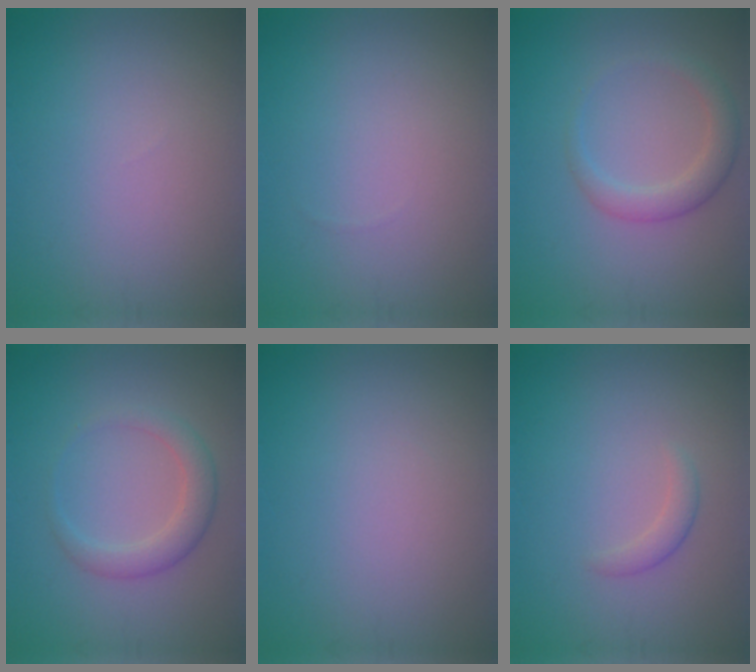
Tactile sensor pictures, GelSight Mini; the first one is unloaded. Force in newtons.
{"total": 0.0}
{"total": 2.6, "press": 2.6, "slide": 0.2}
{"total": 2.9, "press": 2.9, "slide": 0.1}
{"total": 0.0}
{"total": 1.3, "press": 1.3, "slide": 0.0}